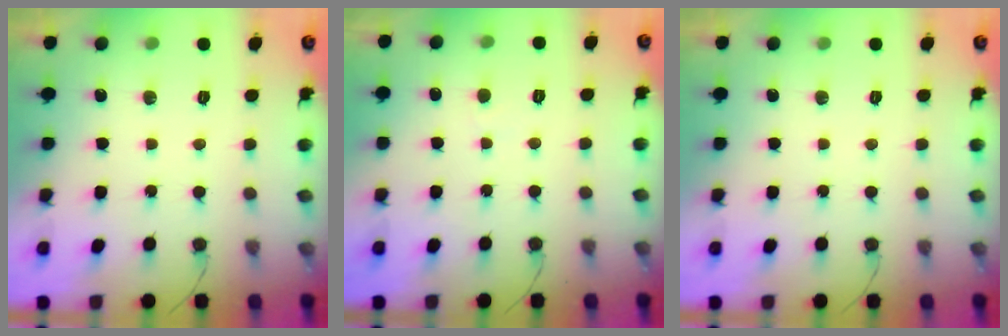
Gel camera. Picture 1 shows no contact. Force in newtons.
{"total": 2.2, "press": 2.2, "slide": 0.2}
{"total": 0.0}